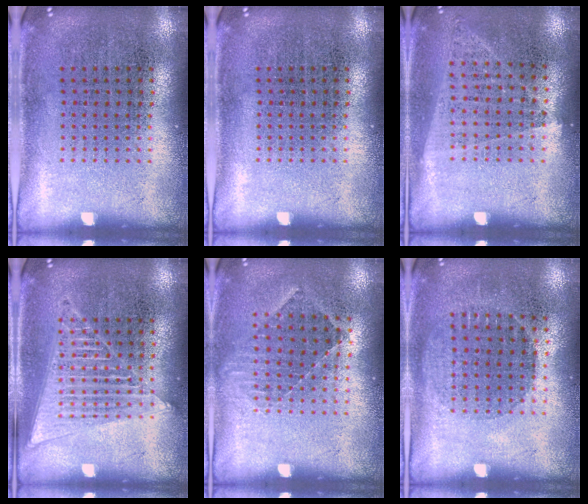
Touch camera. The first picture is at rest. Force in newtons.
{"total": 0.0}
{"total": 1.0, "press": 0.9, "slide": 0.4}
{"total": 1.6, "press": 1.6, "slide": 0.2}
{"total": 0.8, "press": 0.8, "slide": 0.2}
{"total": 0.9, "press": 0.8, "slide": 0.4}